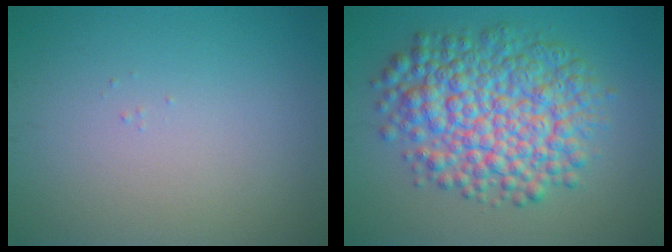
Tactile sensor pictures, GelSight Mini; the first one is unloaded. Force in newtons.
{"total": 9.0, "press": 9.0, "slide": 0.1}